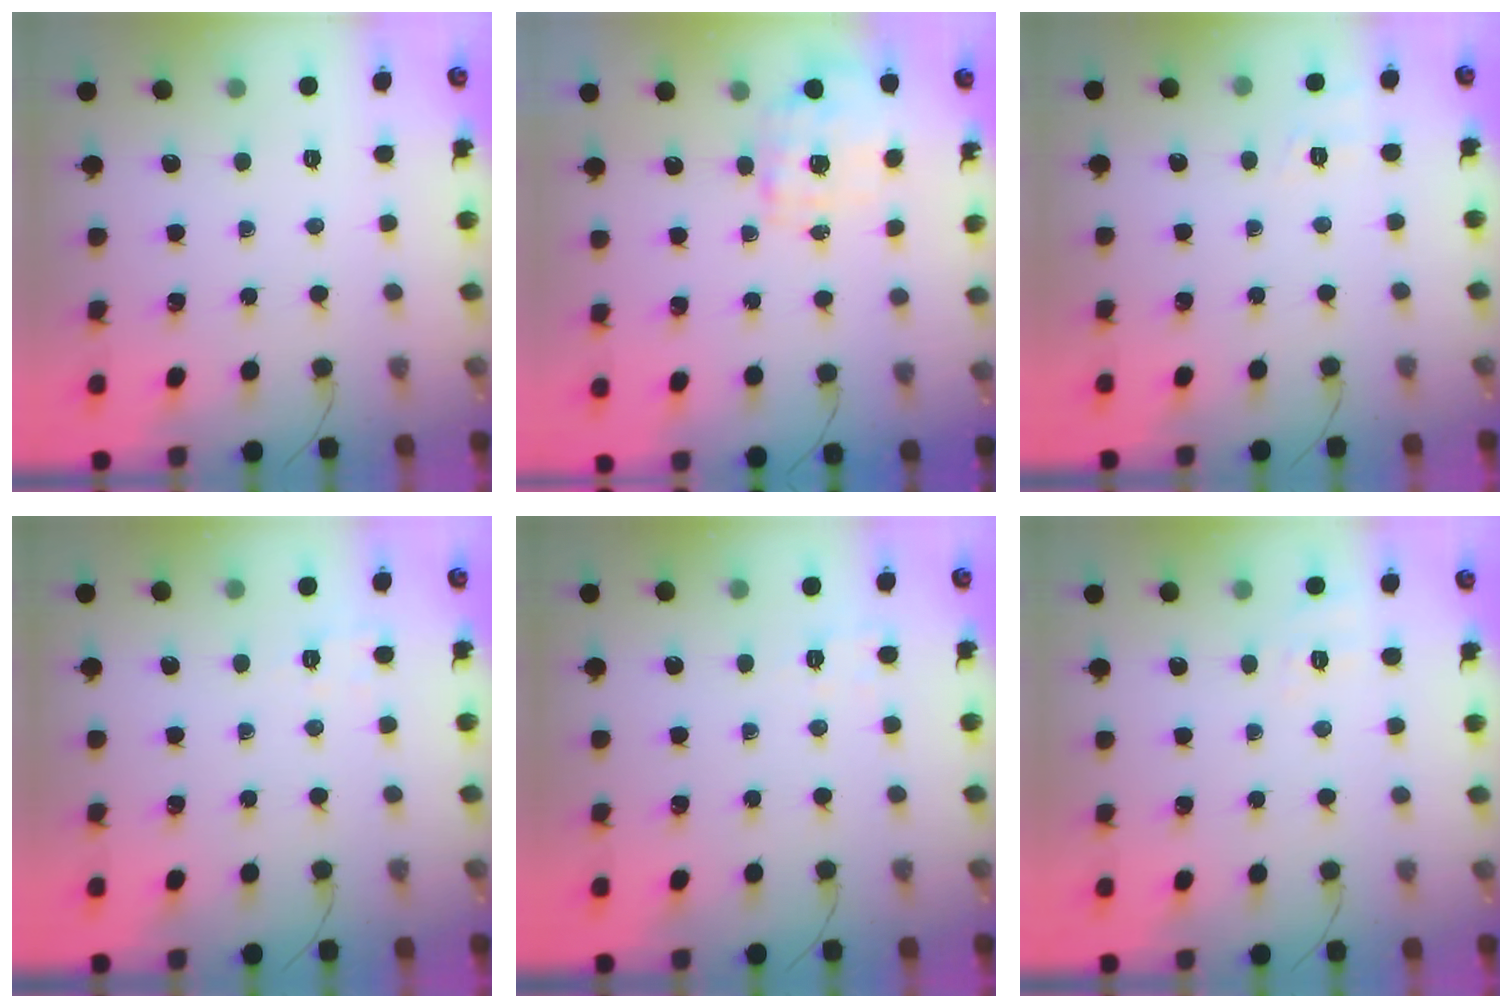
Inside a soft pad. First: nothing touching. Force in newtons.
{"total": 1.8, "press": 1.7, "slide": 0.6}
{"total": 1.8, "press": 0.2, "slide": 1.8}
{"total": 2.5, "press": 1.8, "slide": 1.7}
{"total": 2.5, "press": 1.8, "slide": 1.7}
{"total": 5.5, "press": 5.0, "slide": 2.3}